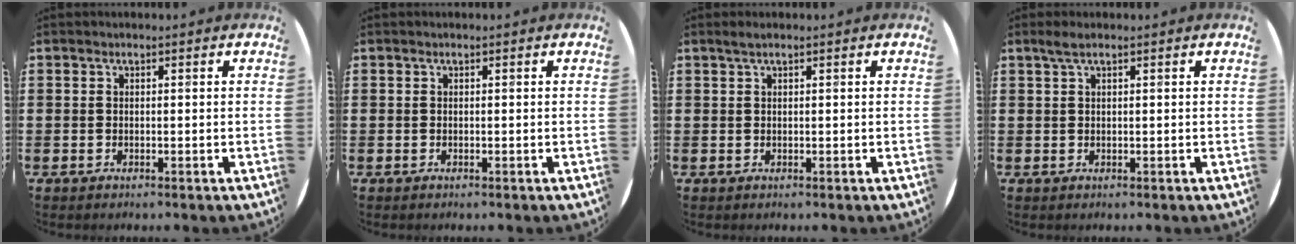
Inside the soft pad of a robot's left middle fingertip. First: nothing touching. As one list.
[{"total": 0.0}, {"total": 0.8, "force": [0.5, 0.0, 0.6], "torque": [-0.012, 0.003, 0.008]}, {"total": 1.4, "force": [0.8, 0.1, 1.1], "torque": [-0.022, 0.003, 0.014]}]